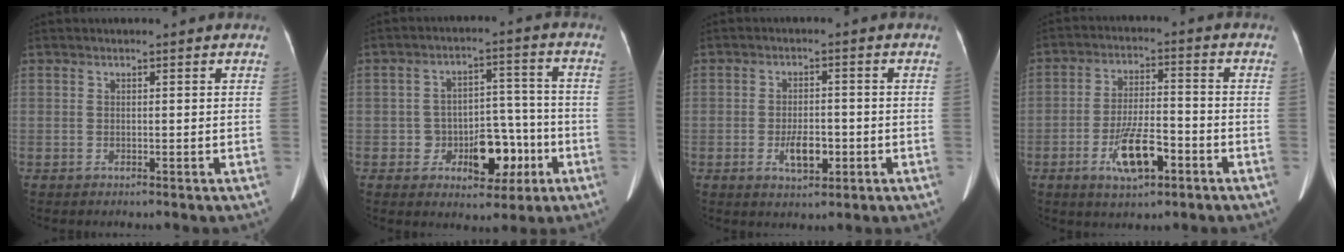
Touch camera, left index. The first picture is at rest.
{"total": 9.0, "force": [-3.5, 5.6, 6.2], "torque": [-0.081, 0.031, -0.043]}
{"total": 4.8, "force": [-1.7, 2.2, 3.9], "torque": [-0.072, -0.001, -0.022]}
{"total": 8.9, "force": [-4.2, 2.7, 7.3], "torque": [-0.143, 0.000, -0.071]}